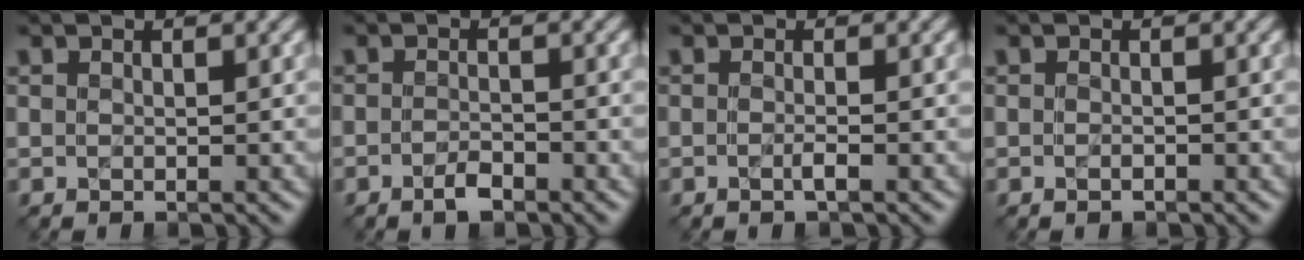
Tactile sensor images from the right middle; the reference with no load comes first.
{"total": 1.9, "force": [-1.2, 0.6, 1.3], "torque": [-0.026, 0.002, -0.024]}
{"total": 1.1, "force": [-0.5, 0.1, 1.0], "torque": [-0.021, 0.000, -0.009]}
{"total": 0.8, "force": [-0.4, 0.3, 0.6], "torque": [-0.012, 0.001, -0.006]}